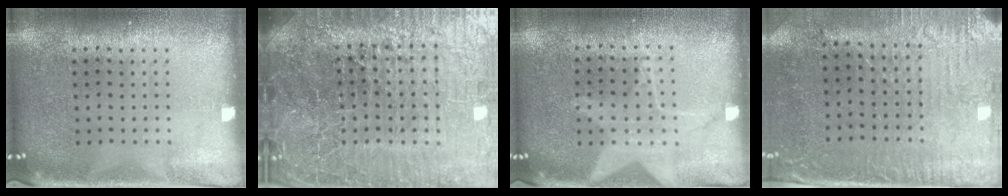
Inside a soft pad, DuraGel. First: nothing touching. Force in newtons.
{"total": 7.6, "press": 6.6, "slide": 3.8}
{"total": 1.1, "press": 1.1, "slide": 0.3}
{"total": 3.0, "press": 2.5, "slide": 1.7}